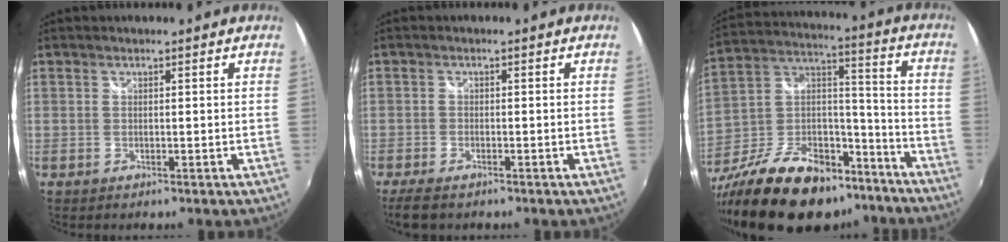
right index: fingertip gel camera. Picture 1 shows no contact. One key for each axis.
{"total": 5.0, "fx": -3.8, "fy": 1.8, "fz": 2.7, "tx": -0.067, "ty": -0.017, "tz": -0.071}
{"total": 27.1, "fx": -19.2, "fy": 13.0, "fz": 14.0, "tx": -0.284, "ty": 0.027, "tz": -0.295}